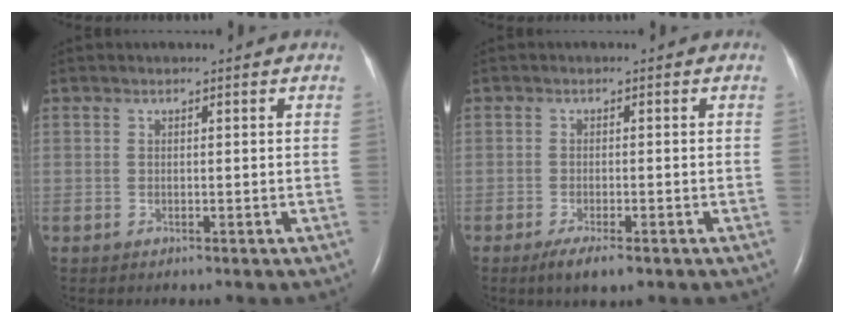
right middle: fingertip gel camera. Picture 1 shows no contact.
{"total": 3.8, "force": [-2.5, 0.8, 2.8], "torque": [-0.052, -0.007, -0.039]}